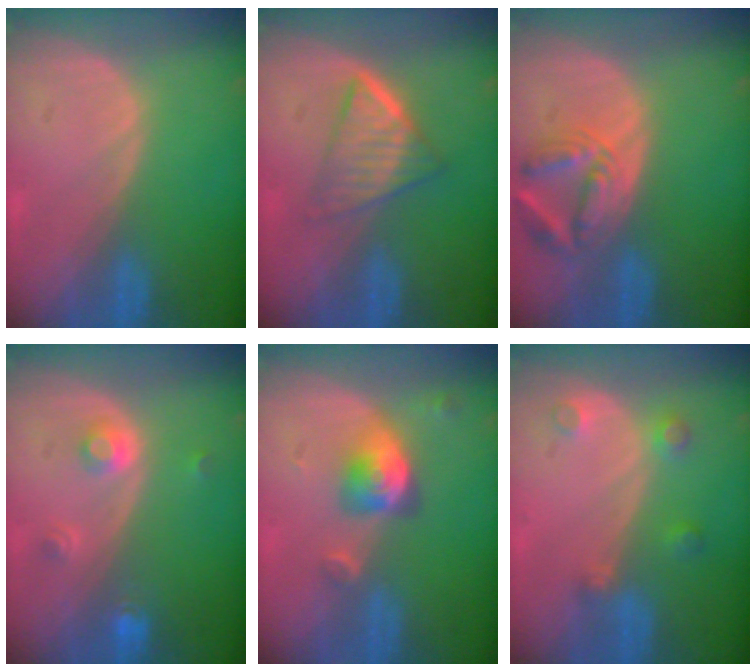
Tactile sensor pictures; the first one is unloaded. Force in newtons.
{"total": 6.6, "press": 5.5, "slide": 3.6}
{"total": 6.8, "press": 6.3, "slide": 2.6}
{"total": 3.1, "press": 2.8, "slide": 1.2}
{"total": 5.1, "press": 4.7, "slide": 2.1}
{"total": 3.4, "press": 3.1, "slide": 1.3}